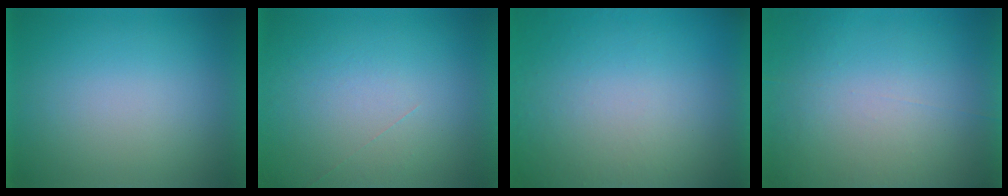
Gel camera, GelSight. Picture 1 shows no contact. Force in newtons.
{"total": 1.2}
{"total": 5.1}
{"total": 7.0}